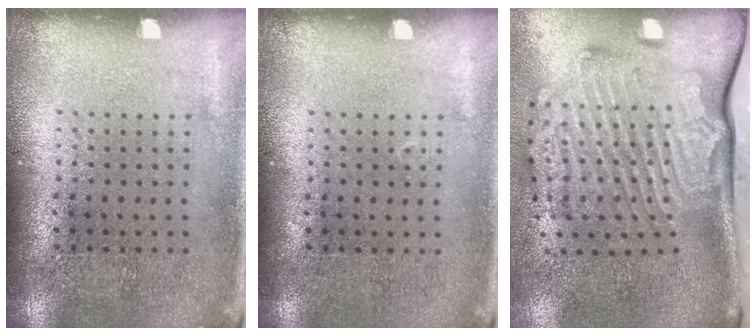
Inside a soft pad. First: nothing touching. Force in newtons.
{"total": 0.0}
{"total": 3.6, "press": 2.5, "slide": 2.6}